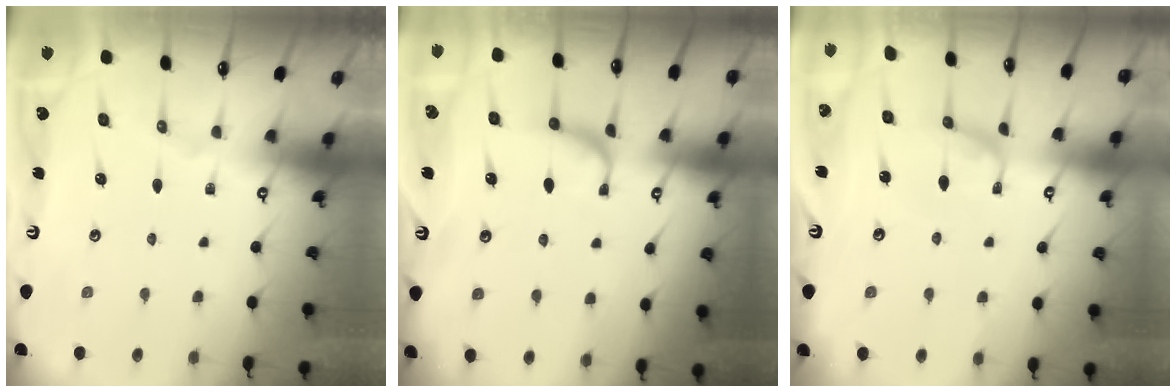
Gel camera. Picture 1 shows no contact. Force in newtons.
{"total": 0.7, "press": 0.3, "slide": 0.6}
{"total": 0.0}